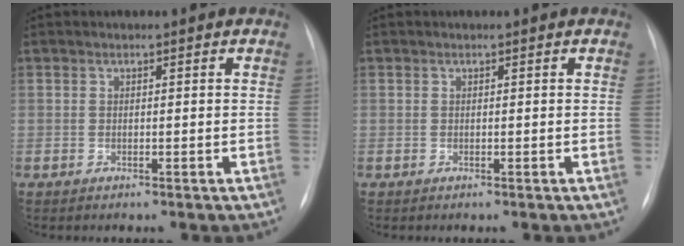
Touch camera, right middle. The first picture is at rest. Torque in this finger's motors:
{"motor_torque": [0.78, -0.77, 0.01, 0.02]}